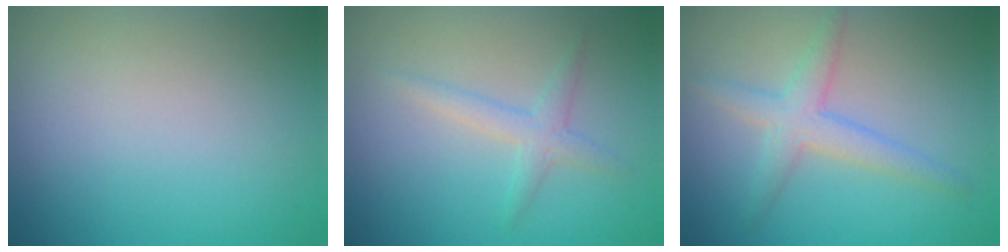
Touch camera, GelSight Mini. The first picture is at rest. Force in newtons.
{"total": 1.9, "press": 1.9, "slide": 0.1}
{"total": 3.0, "press": 3.0, "slide": 0.1}